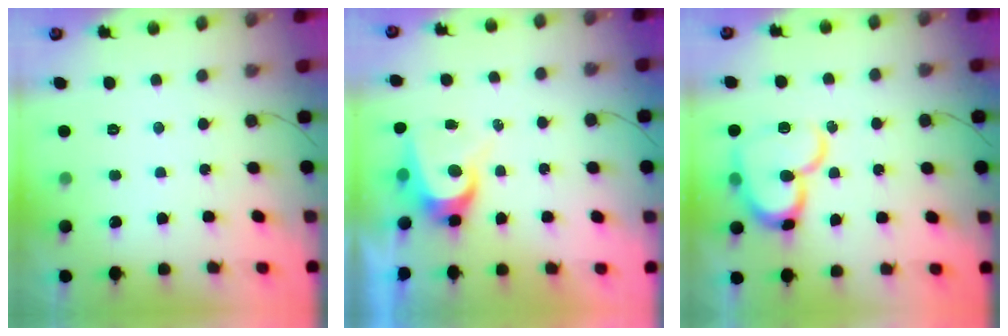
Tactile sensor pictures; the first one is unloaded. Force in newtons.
{"total": 6.4, "press": 6.4, "slide": 0.3}
{"total": 16.1, "press": 16.1, "slide": 1.5}